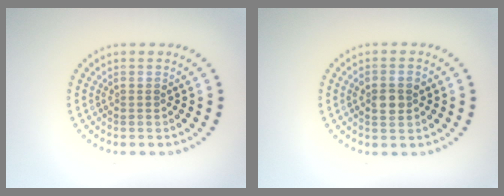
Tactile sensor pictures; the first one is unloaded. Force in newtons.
{"total": 2.3, "press": 2.3, "slide": 0.2}